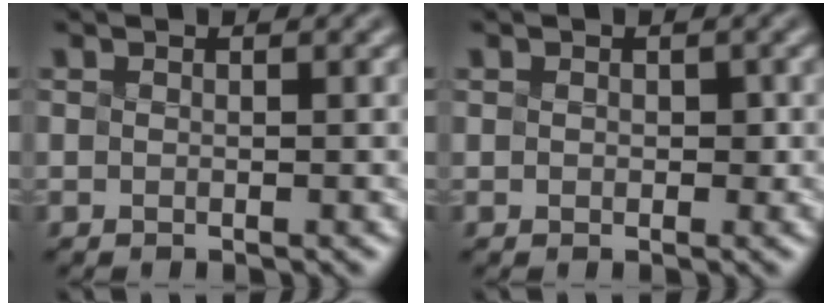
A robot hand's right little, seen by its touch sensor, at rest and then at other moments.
{"total": 0.6, "force": [-0.3, -0.1, -0.5], "torque": [-0.001, 0.000, 0.016]}